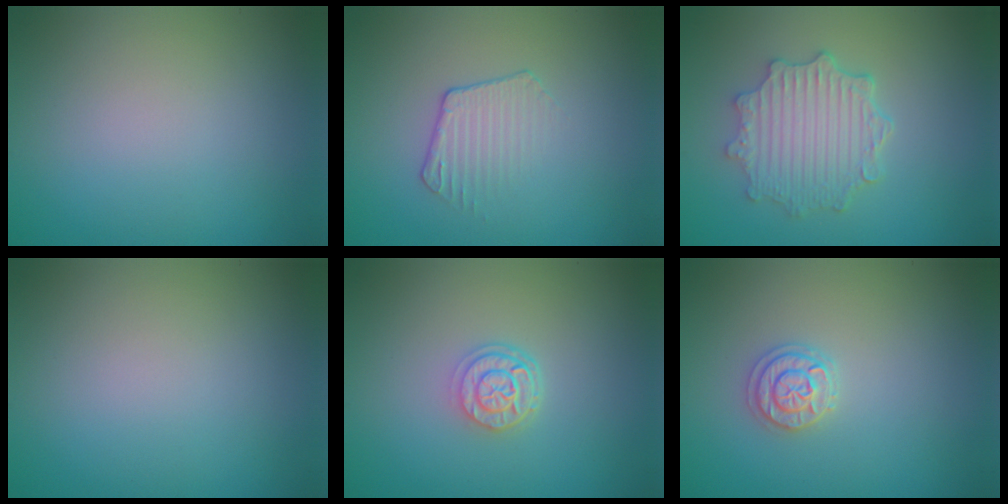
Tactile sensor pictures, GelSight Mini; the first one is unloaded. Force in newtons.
{"total": 1.8, "press": 1.1, "slide": 1.4}
{"total": 4.9, "press": 4.0, "slide": 2.8}
{"total": 0.0}
{"total": 2.9, "press": 2.3, "slide": 1.8}
{"total": 2.1, "press": 2.1, "slide": 0.5}